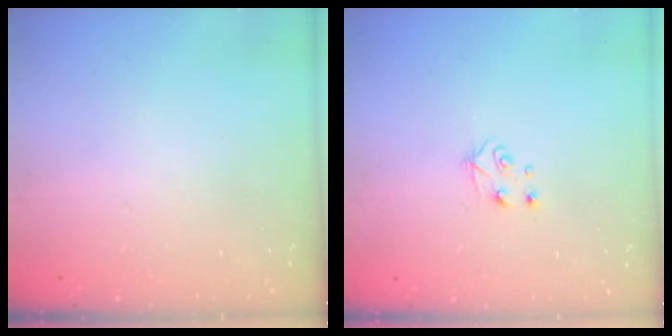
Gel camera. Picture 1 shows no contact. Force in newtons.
{"total": 4.0, "press": 3.9, "slide": 0.4}